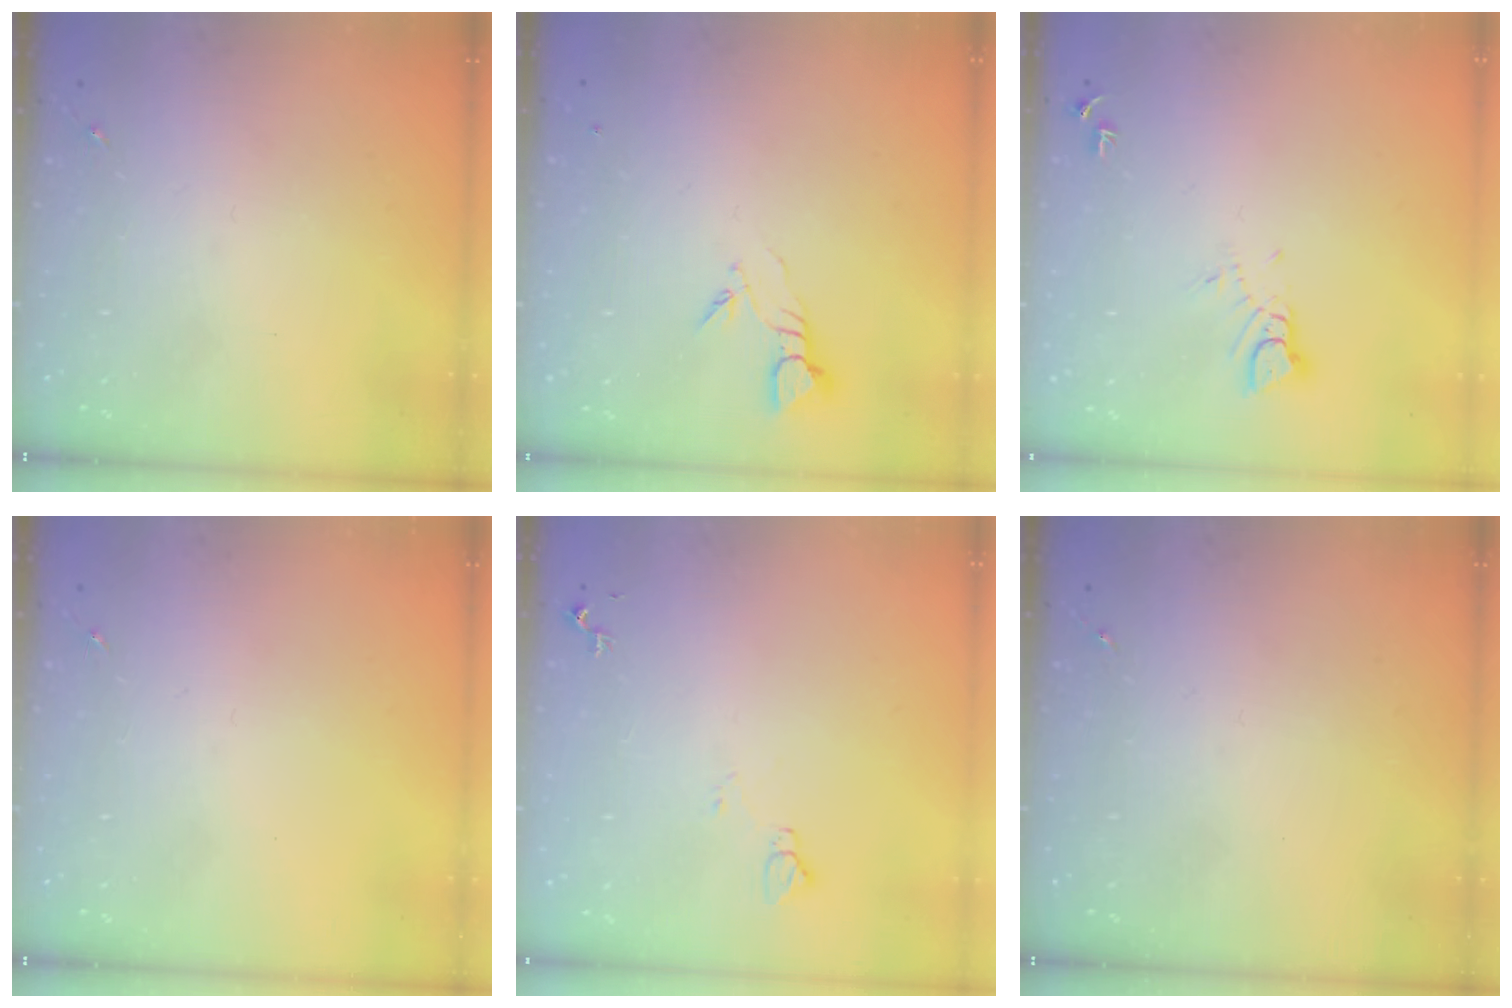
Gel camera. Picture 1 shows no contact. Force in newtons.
{"total": 3.9, "press": 3.9, "slide": 0.2}
{"total": 3.8, "press": 3.8, "slide": 0.2}
{"total": 0.0}
{"total": 6.1, "press": 6.0, "slide": 0.8}
{"total": 0.0}